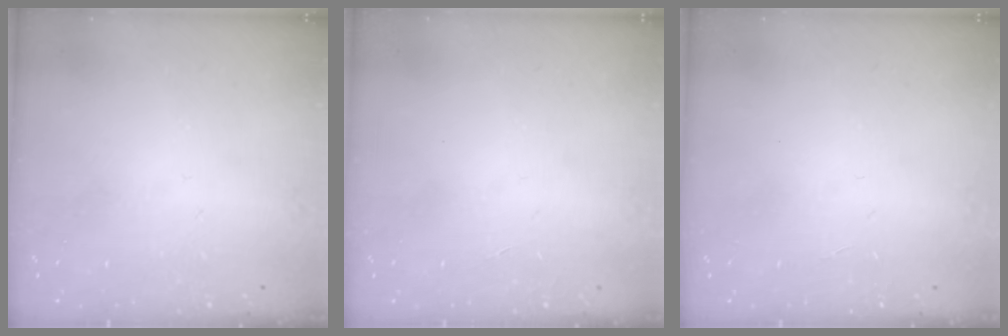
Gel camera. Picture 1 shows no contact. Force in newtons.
{"total": 0.0}
{"total": 0.0}